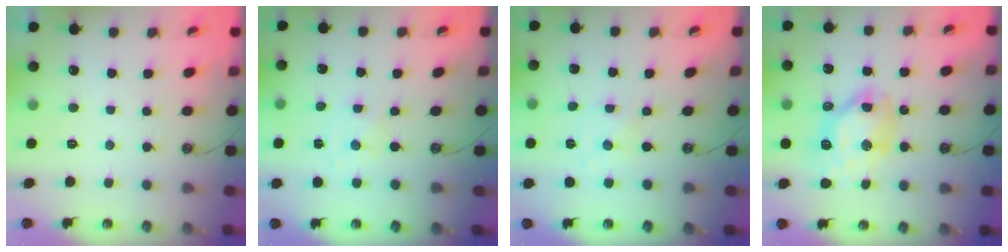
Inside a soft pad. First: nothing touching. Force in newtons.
{"total": 0.6, "press": 0.6, "slide": 0.2}
{"total": 0.6, "press": 0.6, "slide": 0.2}
{"total": 12.9, "press": 12.8, "slide": 1.5}